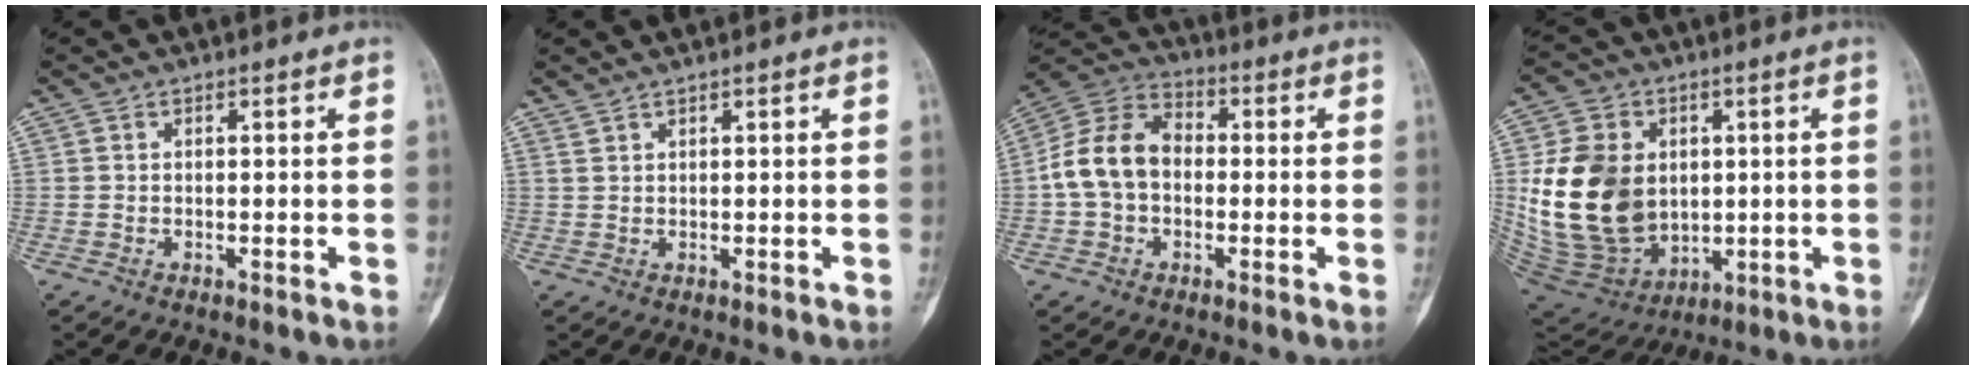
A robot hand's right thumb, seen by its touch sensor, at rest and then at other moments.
{"total": 1.2, "force": [1.1, 0.0, 0.5], "torque": [-0.008, 0.000, 0.024]}
{"total": 11.9, "force": [-0.8, 8.8, 8.0], "torque": [-0.138, 0.039, -0.028]}
{"total": 19.5, "force": [1.5, 14.6, 12.7], "torque": [-0.214, -0.013, 0.051]}